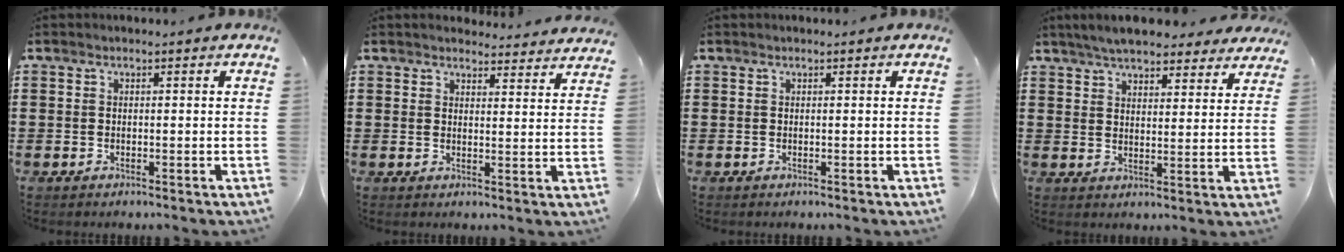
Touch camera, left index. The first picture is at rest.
{"total": 3.3, "force": [3.3, 0.3, 0.2], "torque": [-0.006, -0.019, 0.058]}
{"total": 0.0}
{"total": 5.8, "force": [5.4, 1.0, 1.7], "torque": [-0.053, -0.014, 0.099]}